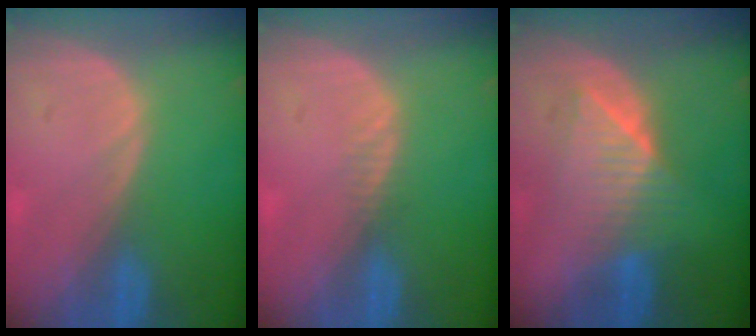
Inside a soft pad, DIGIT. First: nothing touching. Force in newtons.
{"total": 1.2, "press": 0.9, "slide": 0.8}
{"total": 6.4, "press": 6.3, "slide": 1.1}